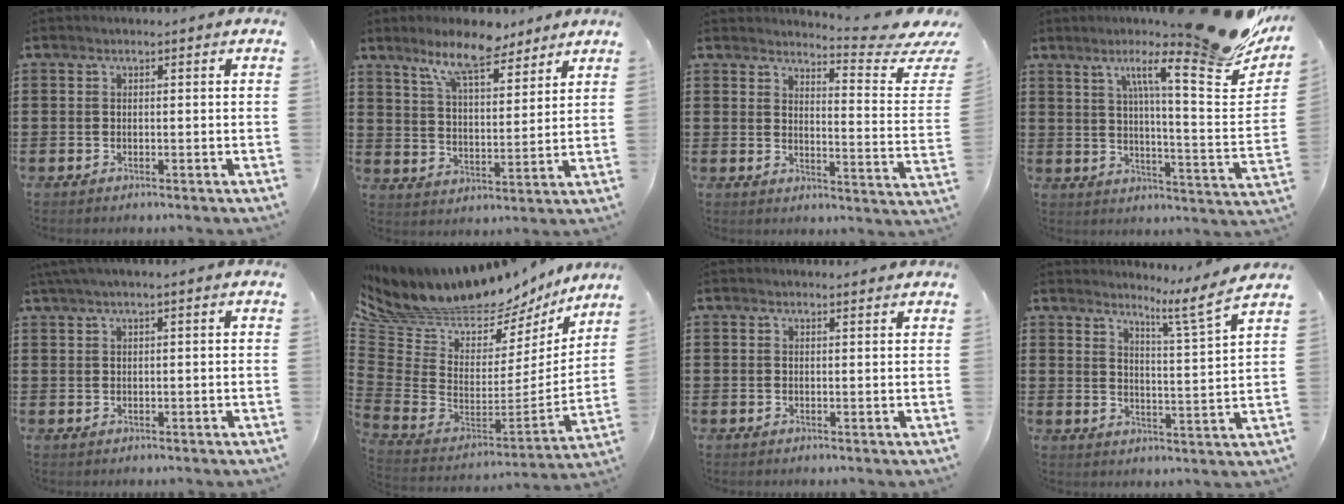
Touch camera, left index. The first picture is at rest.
{"total": 9.8, "force": [8.2, 2.2, 4.9], "torque": [-0.102, -0.032, 0.146]}
{"total": 5.6, "force": [4.8, -0.1, 2.7], "torque": [-0.046, -0.048, 0.072]}
{"total": 15.2, "force": [9.9, 1.3, 11.5], "torque": [-0.180, -0.072, 0.142]}
{"total": 1.5, "force": [0.7, -0.1, 1.3], "torque": [-0.024, -0.002, 0.013]}
{"total": 7.5, "force": [6.7, 2.6, 2.1], "torque": [-0.084, -0.067, 0.117]}
{"total": 0.8, "force": [0.8, 0.0, 0.0], "torque": [-0.003, -0.001, 0.015]}
{"total": 5.8, "force": [4.6, -1.0, 3.3], "torque": [-0.058, -0.039, 0.065]}